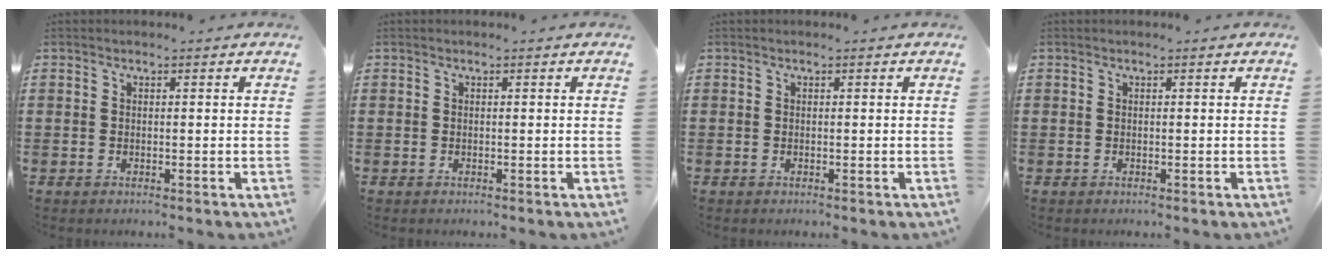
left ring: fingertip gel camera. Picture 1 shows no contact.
{"total": 0.0}
{"total": 0.0}
{"total": 0.0}